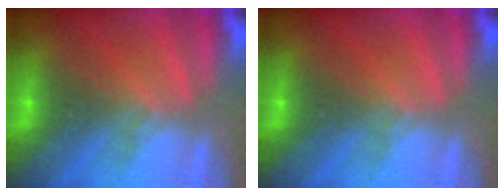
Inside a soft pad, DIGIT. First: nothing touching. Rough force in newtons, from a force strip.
{"total": 0.0}